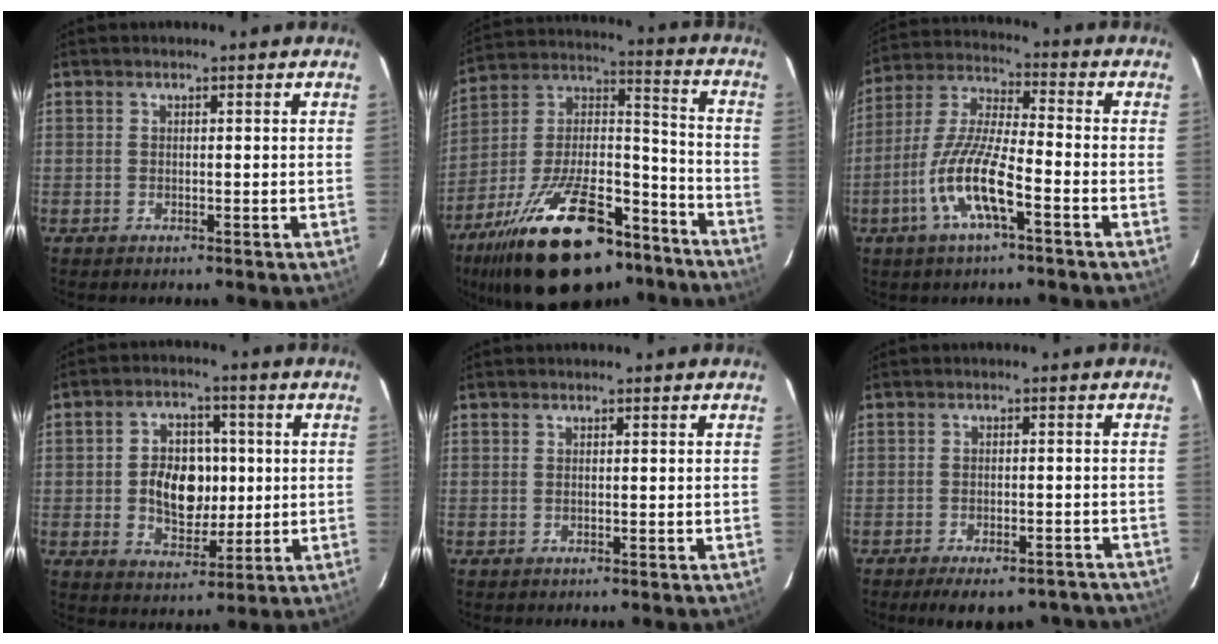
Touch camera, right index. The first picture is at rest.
{"total": 29.5, "force": [-19.8, 12.5, 18.0], "torque": [-0.327, 0.009, -0.301]}
{"total": 12.2, "force": [-5.3, 2.3, 10.8], "torque": [-0.229, -0.004, -0.105]}
{"total": 10.4, "force": [-0.2, 7.4, 7.3], "torque": [-0.136, 0.014, 0.007]}
{"total": 0.0}
{"total": 13.2, "force": [-11.2, 4.6, 5.4], "torque": [-0.105, 0.003, -0.135]}